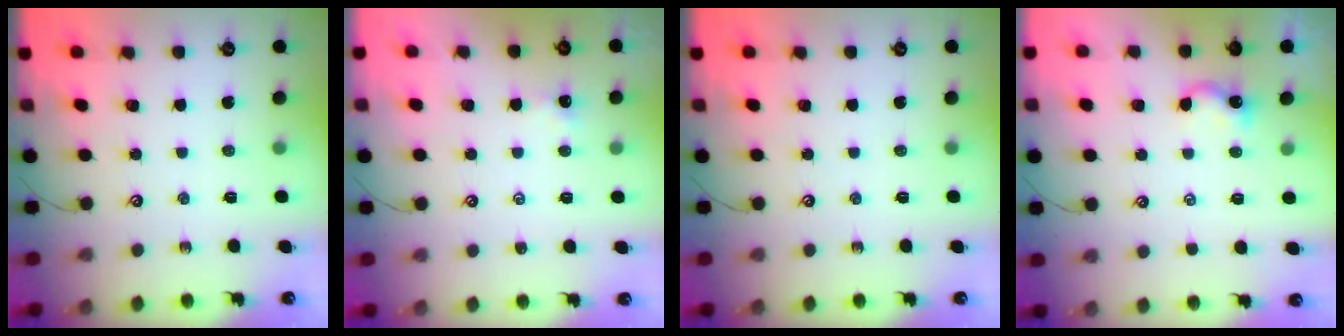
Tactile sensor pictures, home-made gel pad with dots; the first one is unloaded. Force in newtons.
{"total": 0.6, "press": 0.5, "slide": 0.3}
{"total": 0.0}
{"total": 3.0, "press": 3.0, "slide": 0.3}